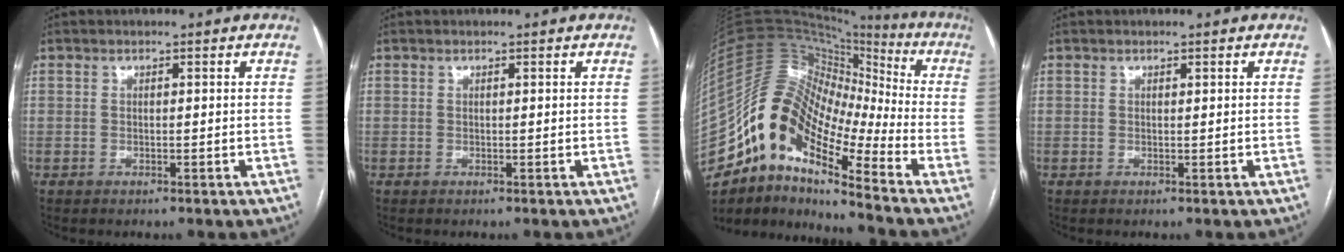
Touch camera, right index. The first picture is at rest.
{"total": 0.0}
{"total": 17.3, "force": [-10.5, 6.3, 12.2], "torque": [-0.214, 0.066, -0.188]}
{"total": 0.0}